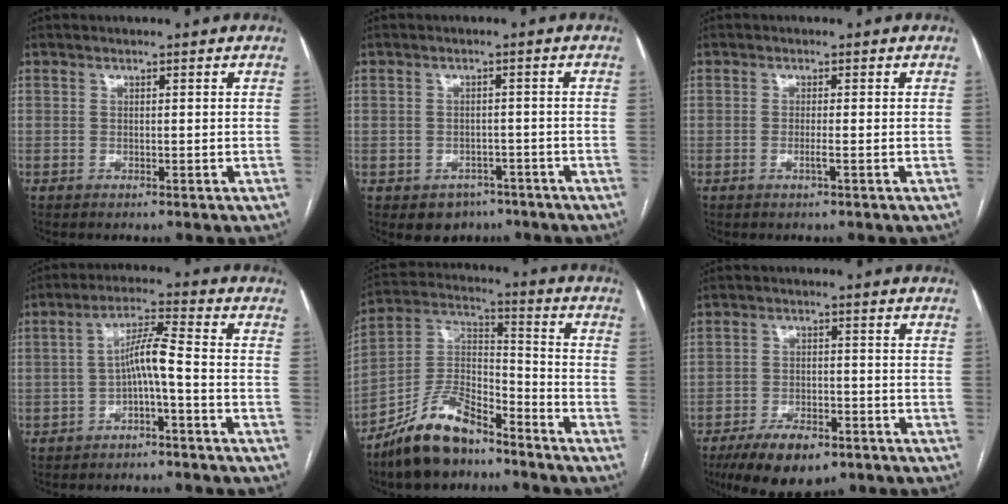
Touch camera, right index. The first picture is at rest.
{"total": 4.8, "force": [-3.0, 3.6, 0.9], "torque": [-0.002, 0.012, -0.034]}
{"total": 1.4, "force": [-0.5, -0.3, 1.3], "torque": [-0.025, -0.003, -0.010]}
{"total": 5.7, "force": [-1.8, 0.0, 5.4], "torque": [-0.098, 0.026, -0.031]}
{"total": 12.7, "force": [-10.1, 4.6, 6.1], "torque": [-0.118, 0.026, -0.191]}
{"total": 9.3, "force": [-6.4, 3.8, 5.5], "torque": [-0.093, -0.007, -0.104]}